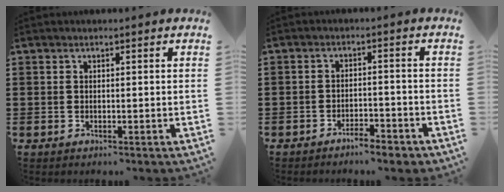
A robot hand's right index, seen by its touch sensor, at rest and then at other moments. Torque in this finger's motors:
{"motor_torque": [1.09, 1.05, 0.03, 0.00]}